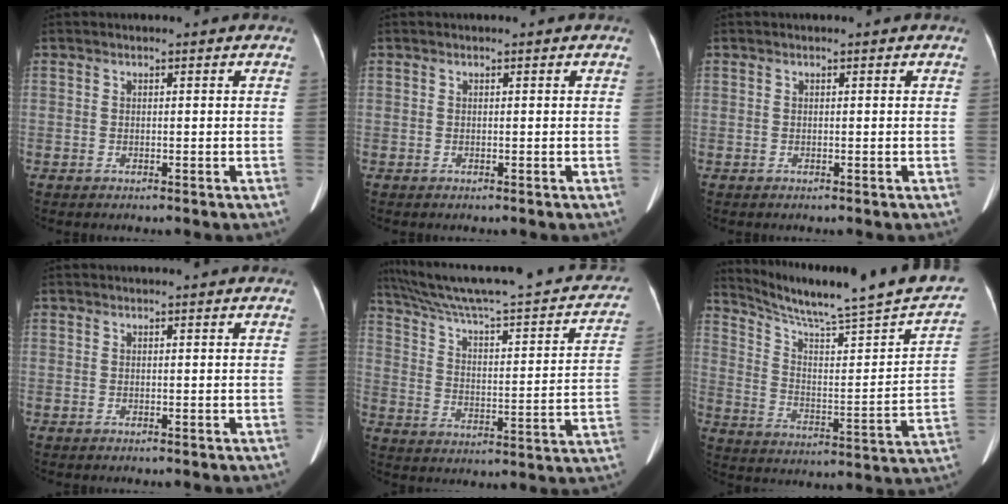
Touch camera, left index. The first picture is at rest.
{"total": 0.0}
{"total": 0.0}
{"total": 1.9, "force": [1.9, -0.2, 0.5], "torque": [-0.008, 0.015, 0.026]}
{"total": 26.4, "force": [21.8, 3.3, 14.6], "torque": [-0.218, -0.006, 0.295]}
{"total": 23.0, "force": [20.2, 0.8, 11.0], "torque": [-0.169, -0.063, 0.275]}